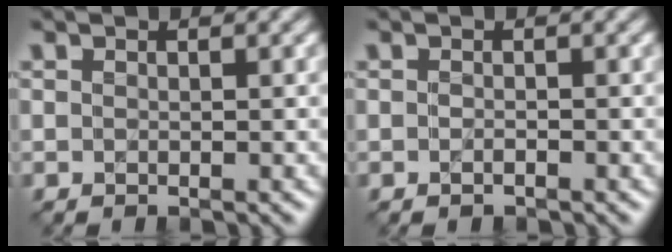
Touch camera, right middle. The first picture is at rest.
{"total": 0.6, "force": [-0.3, 0.2, 0.5], "torque": [-0.011, 0.001, -0.004]}